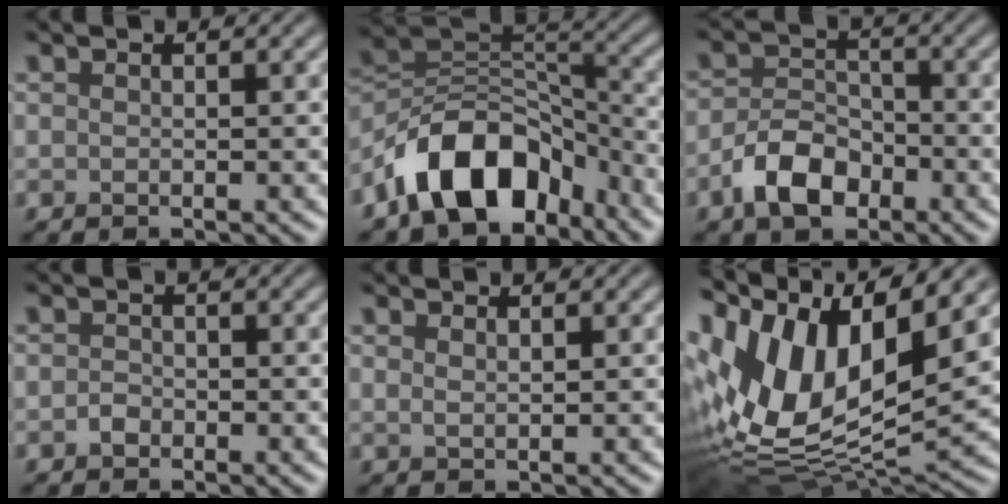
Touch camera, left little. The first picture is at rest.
{"total": 10.2, "force": [-6.4, 5.9, 5.3], "torque": [-0.073, 0.008, -0.123]}
{"total": 4.6, "force": [-2.6, 2.7, 2.8], "torque": [-0.047, 0.004, -0.053]}
{"total": 0.9, "force": [-0.5, 0.7, 0.3], "torque": [-0.006, -0.001, -0.011]}
{"total": 0.9, "force": [0.7, 0.2, 0.5], "torque": [-0.010, -0.002, 0.014]}
{"total": 15.6, "force": [3.9, 8.5, 12.5], "torque": [-0.269, 0.017, 0.067]}